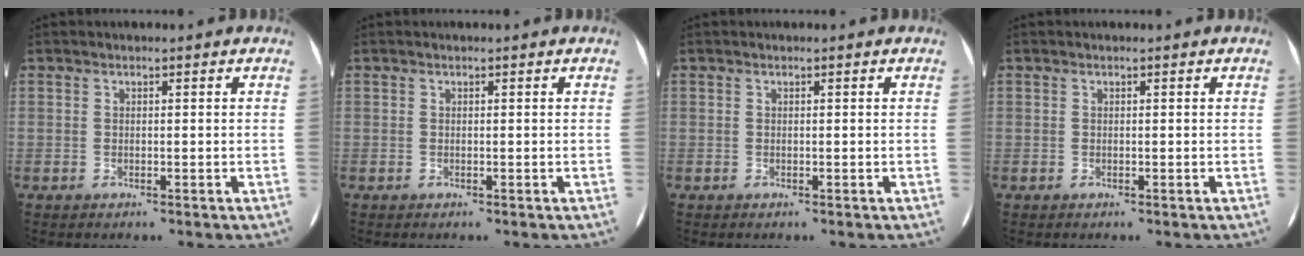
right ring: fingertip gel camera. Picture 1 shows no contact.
{"total": 0.0}
{"total": 0.0}
{"total": 0.0}